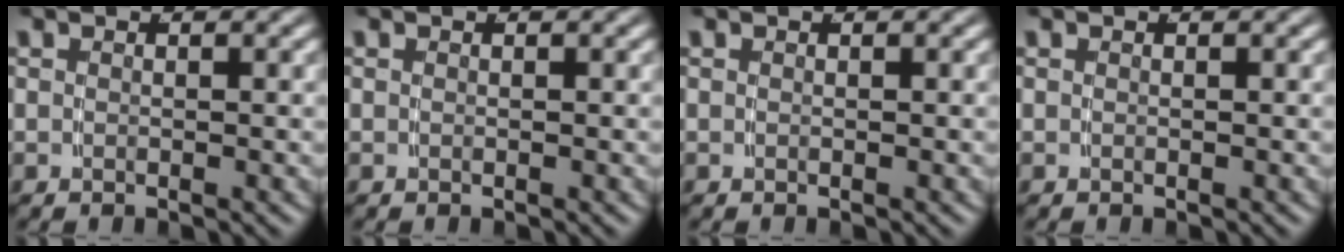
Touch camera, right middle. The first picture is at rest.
{"total": 0.0}
{"total": 0.0}
{"total": 0.0}